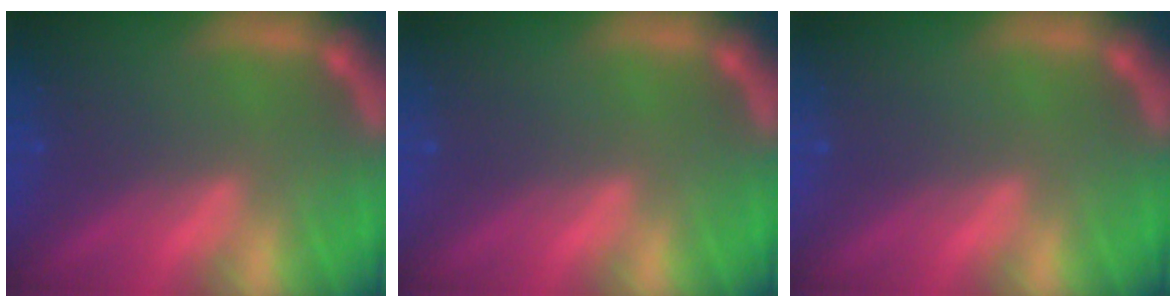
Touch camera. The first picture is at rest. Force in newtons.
{"total": 0.0}
{"total": 0.0}